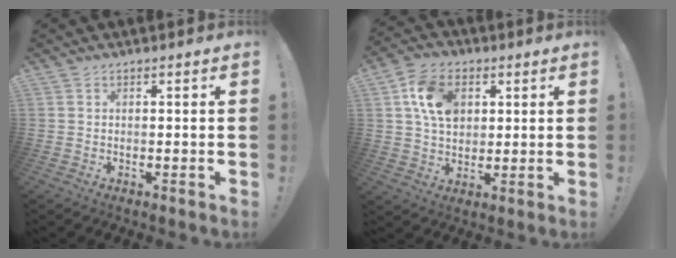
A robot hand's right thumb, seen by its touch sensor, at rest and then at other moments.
{"total": 12.8, "force": [3.9, 9.3, 7.8], "torque": [-0.125, 0.003, 0.076]}